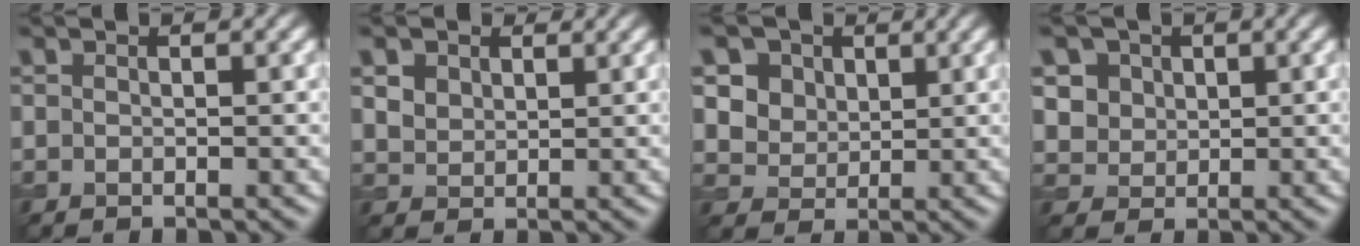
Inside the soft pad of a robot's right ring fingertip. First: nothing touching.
{"total": 3.7, "force": [2.2, 2.5, 1.5], "torque": [-0.054, 0.000, 0.044]}
{"total": 6.1, "force": [3.0, 4.7, 2.5], "torque": [-0.074, -0.001, 0.057]}
{"total": 4.9, "force": [2.2, 3.9, 1.8], "torque": [-0.048, 0.002, 0.042]}